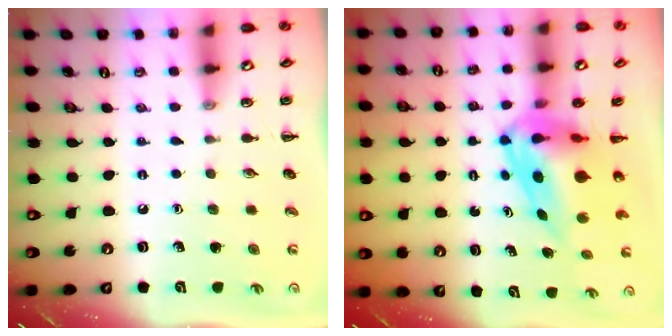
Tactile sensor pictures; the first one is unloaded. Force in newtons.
{"total": 9.9, "press": 9.3, "slide": 3.2}